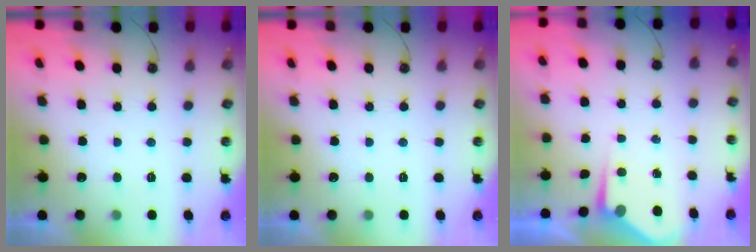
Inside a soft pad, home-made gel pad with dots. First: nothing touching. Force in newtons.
{"total": 0.0}
{"total": 5.2, "press": 5.2, "slide": 0.4}